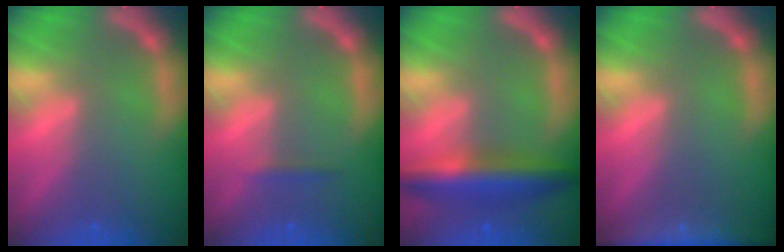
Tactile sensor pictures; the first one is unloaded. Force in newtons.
{"total": 0.9}
{"total": 6.5}
{"total": 7.0}